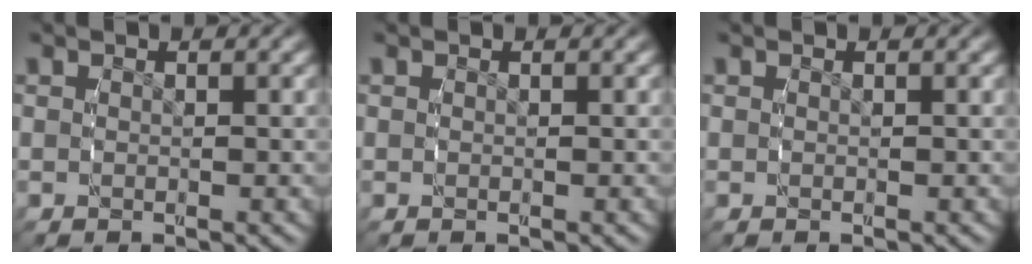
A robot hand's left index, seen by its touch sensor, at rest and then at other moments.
{"total": 0.0}
{"total": 0.0}